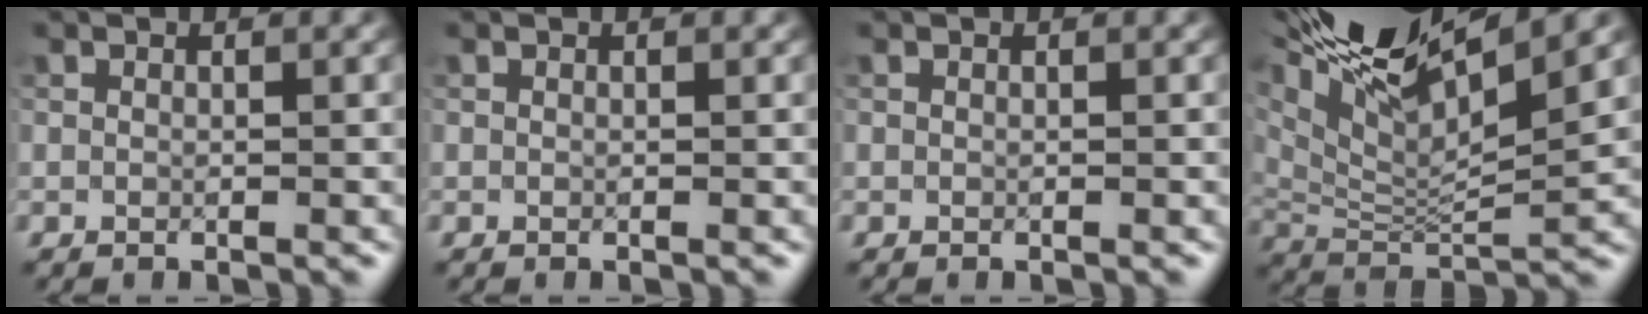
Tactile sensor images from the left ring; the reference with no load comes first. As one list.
[{"total": 0.0}, {"total": 0.0}, {"total": 14.5, "force": [9.2, 4.4, 10.3], "torque": [-0.194, 0.041, 0.153]}]